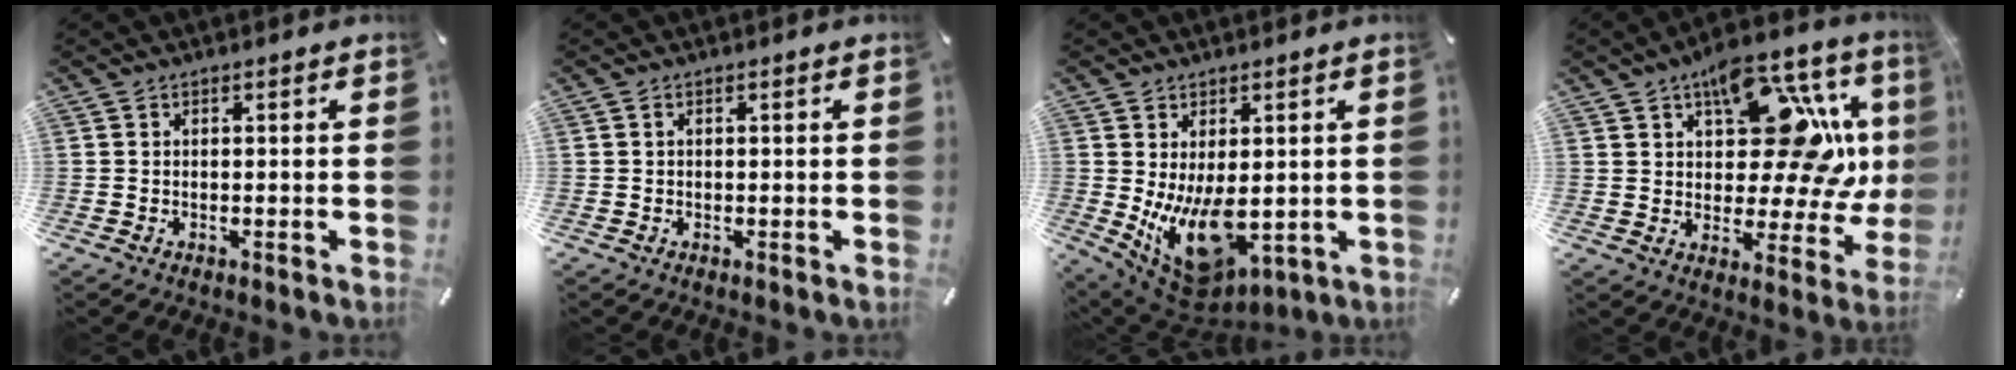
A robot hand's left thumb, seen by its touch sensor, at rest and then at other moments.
{"total": 0.5, "force": [0.1, 0.4, 0.4], "torque": [-0.008, 0.002, 0.001]}
{"total": 13.2, "force": [-0.5, 7.9, 10.6], "torque": [-0.184, -0.023, 0.002]}
{"total": 19.9, "force": [7.1, 10.2, 15.5], "torque": [-0.206, -0.057, 0.115]}